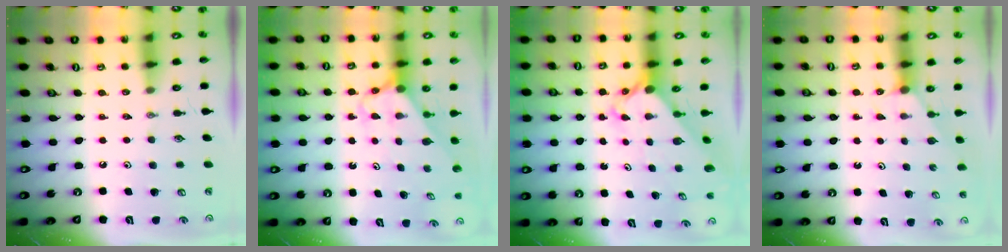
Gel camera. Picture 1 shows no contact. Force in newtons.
{"total": 2.8, "press": 2.8, "slide": 0.2}
{"total": 2.6, "press": 2.6, "slide": 0.2}
{"total": 1.0, "press": 1.0, "slide": 0.2}